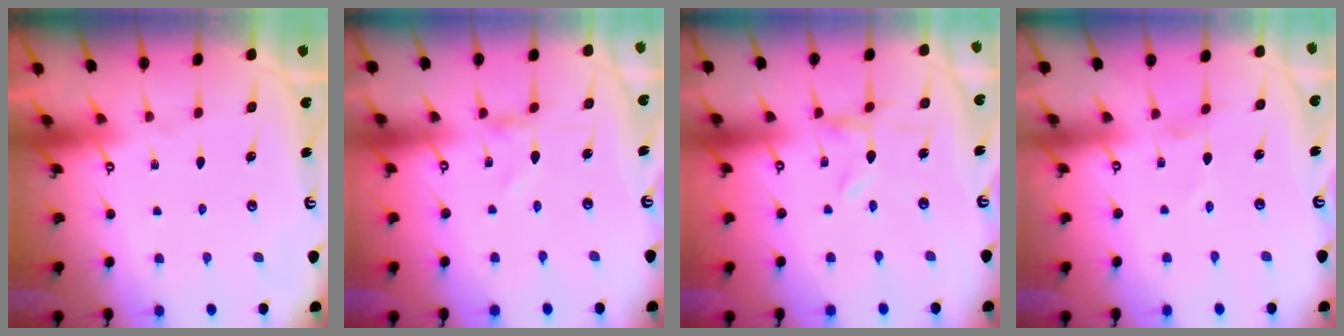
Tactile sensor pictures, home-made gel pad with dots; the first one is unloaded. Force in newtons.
{"total": 0.0}
{"total": 0.0}
{"total": 0.0}